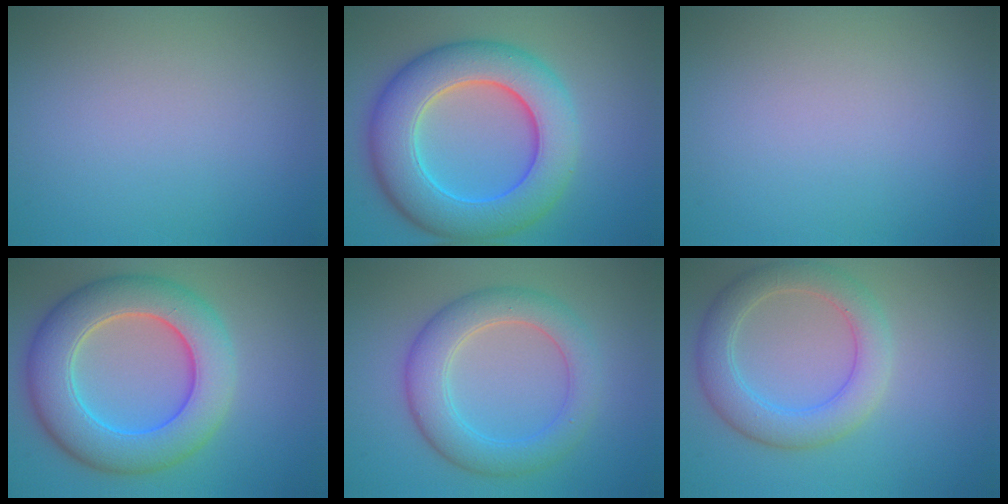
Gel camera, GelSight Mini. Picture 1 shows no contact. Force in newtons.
{"total": 9.7, "press": 9.7, "slide": 0.4}
{"total": 0.0}
{"total": 9.3, "press": 9.3, "slide": 0.6}
{"total": 5.4, "press": 5.4, "slide": 0.1}
{"total": 4.8, "press": 4.8, "slide": 0.4}